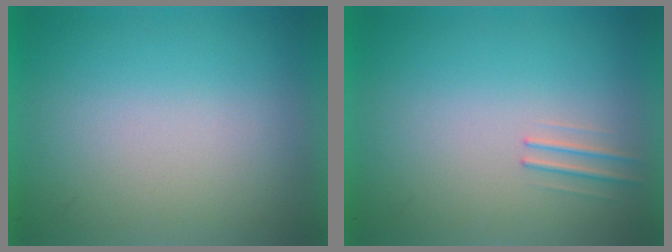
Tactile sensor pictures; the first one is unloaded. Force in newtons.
{"total": 1.1}